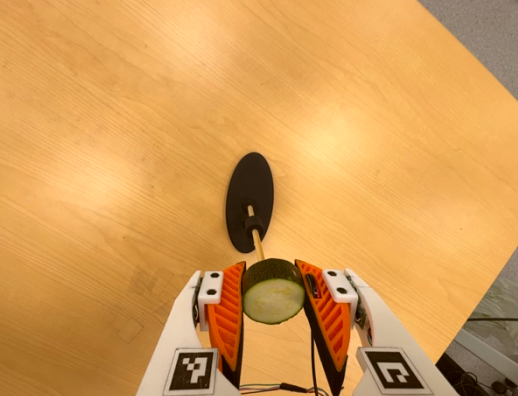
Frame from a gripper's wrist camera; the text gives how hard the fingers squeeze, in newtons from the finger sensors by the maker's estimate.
{"total": 11.3, "left": 11.4, "right": 11.3}